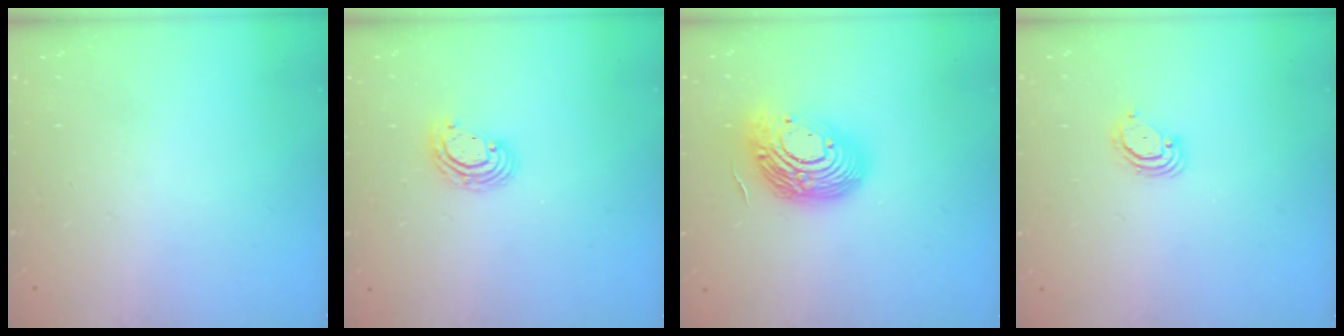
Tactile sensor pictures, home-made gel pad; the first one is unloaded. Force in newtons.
{"total": 6.0, "press": 6.0, "slide": 0.8}
{"total": 17.5, "press": 17.5, "slide": 1.3}
{"total": 3.2, "press": 3.2, "slide": 0.2}